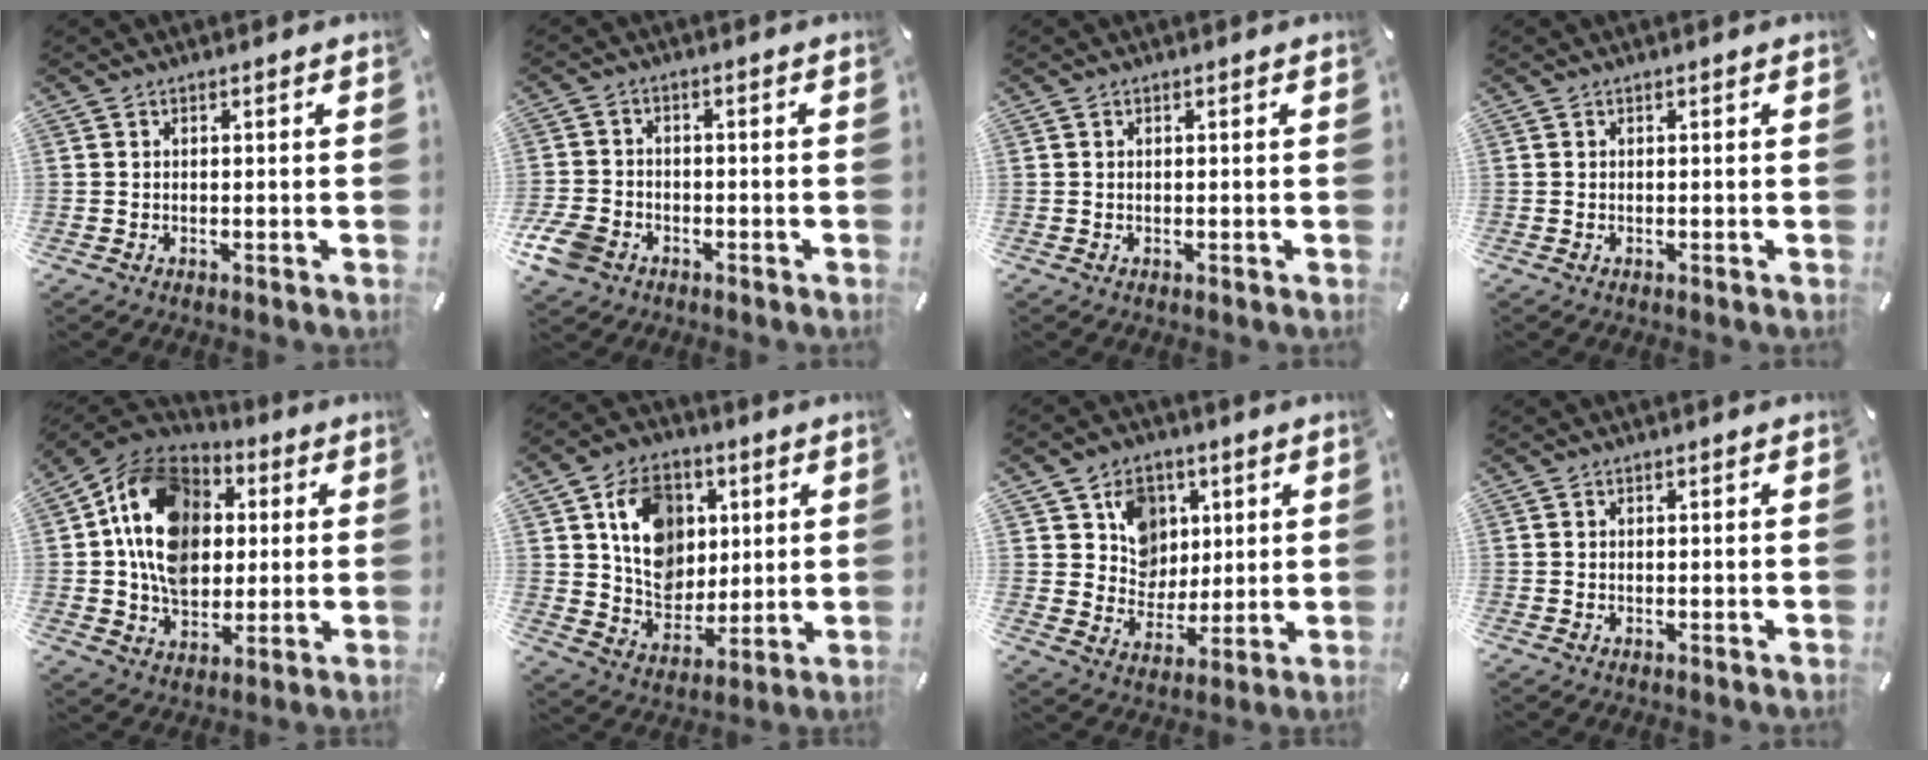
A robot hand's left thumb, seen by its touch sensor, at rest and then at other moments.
{"total": 6.5, "force": [-3.2, 4.8, 2.9], "torque": [-0.074, 0.015, -0.063]}
{"total": 0.0}
{"total": 0.0}
{"total": 16.8, "force": [2.0, 13.8, 9.3], "torque": [-0.183, 0.010, 0.037]}
{"total": 14.3, "force": [4.1, 12.2, 6.1], "torque": [-0.094, -0.005, 0.085]}
{"total": 11.1, "force": [3.7, 9.9, 3.3], "torque": [-0.054, -0.011, 0.074]}
{"total": 0.0}